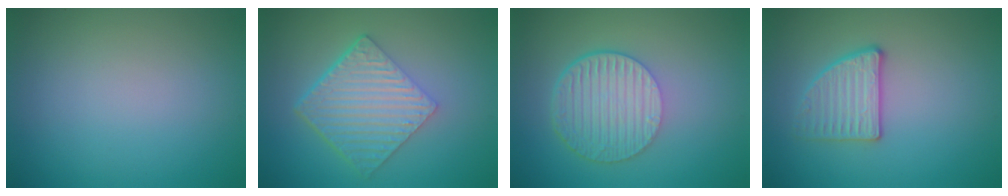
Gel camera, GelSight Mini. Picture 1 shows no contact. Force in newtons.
{"total": 6.4, "press": 4.3, "slide": 4.7}
{"total": 6.4, "press": 4.4, "slide": 4.6}
{"total": 2.8, "press": 2.7, "slide": 0.6}